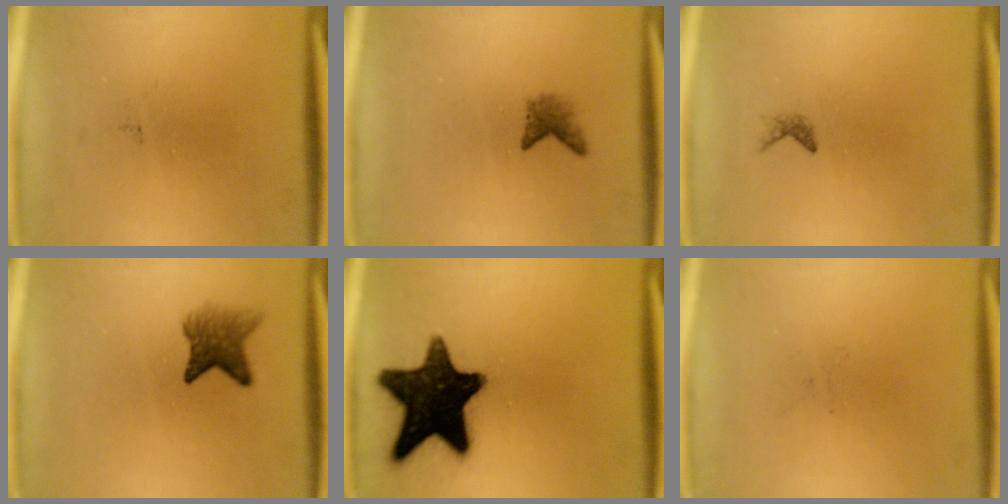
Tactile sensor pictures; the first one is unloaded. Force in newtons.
{"total": 1.8}
{"total": 0.6}
{"total": 4.4}
{"total": 17.6}
{"total": 0.0}